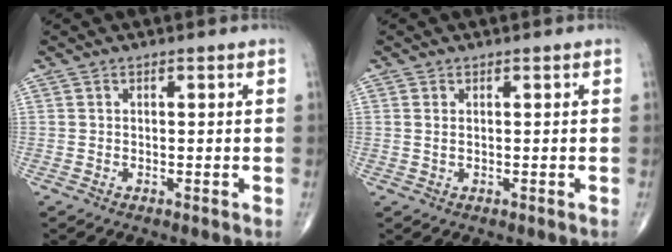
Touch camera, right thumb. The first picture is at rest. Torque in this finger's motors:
{"motor_torque": [-0.04, 0.05, -0.39, -0.20, 0.00]}